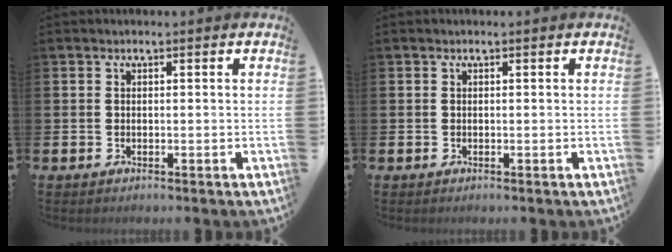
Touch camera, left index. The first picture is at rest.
{"total": 0.0}